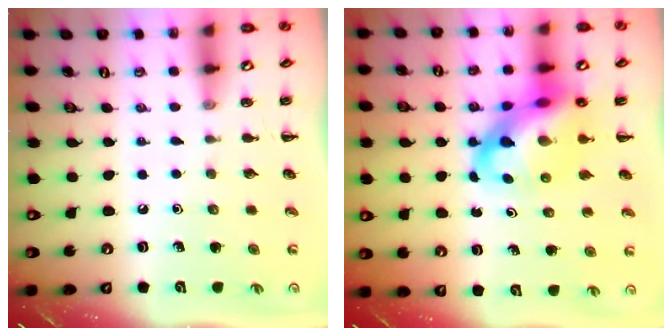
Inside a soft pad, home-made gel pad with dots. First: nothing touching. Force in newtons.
{"total": 14.8, "press": 14.2, "slide": 4.1}